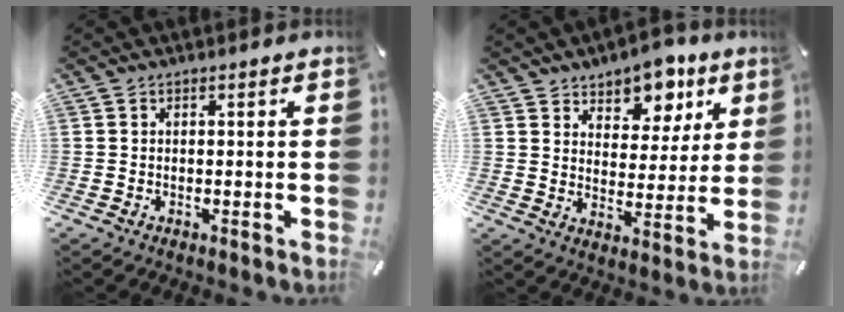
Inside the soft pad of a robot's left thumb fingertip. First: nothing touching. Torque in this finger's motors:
{"motor_torque": [0.38, 0.23, 0.42, 0.06, 0.04]}